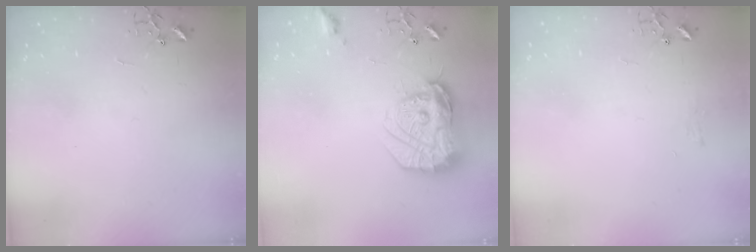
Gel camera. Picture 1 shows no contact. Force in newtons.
{"total": 18.2, "press": 18.2, "slide": 1.5}
{"total": 6.3, "press": 6.3, "slide": 0.7}